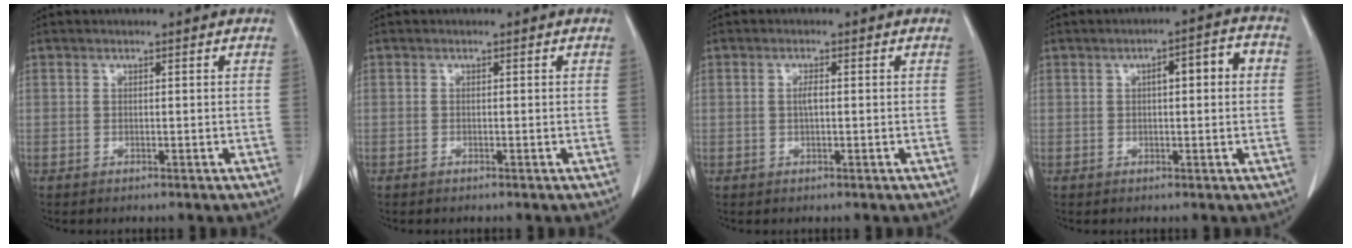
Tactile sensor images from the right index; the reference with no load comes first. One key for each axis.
{"total": 0.0}
{"total": 1.4, "fx": 0.0, "fy": 0.3, "fz": 1.4, "tx": -0.029, "ty": 0.003, "tz": 0.000}
{"total": 5.6, "fx": 0.7, "fy": 1.1, "fz": 5.4, "tx": -0.080, "ty": 0.023, "tz": 0.008}